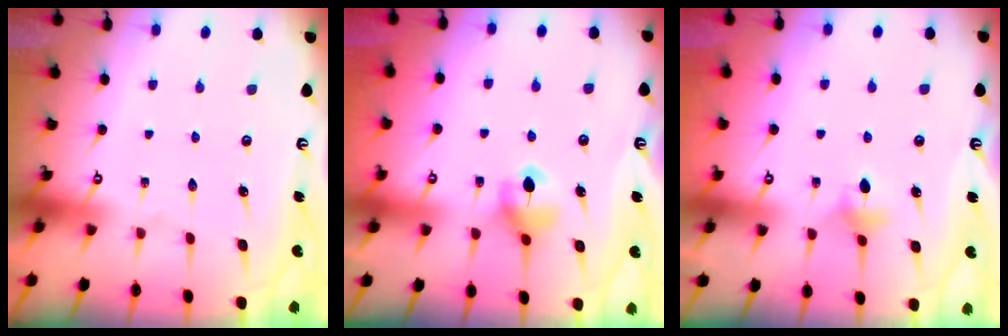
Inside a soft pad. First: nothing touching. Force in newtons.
{"total": 5.7, "press": 5.6, "slide": 0.6}
{"total": 4.3, "press": 4.2, "slide": 0.7}